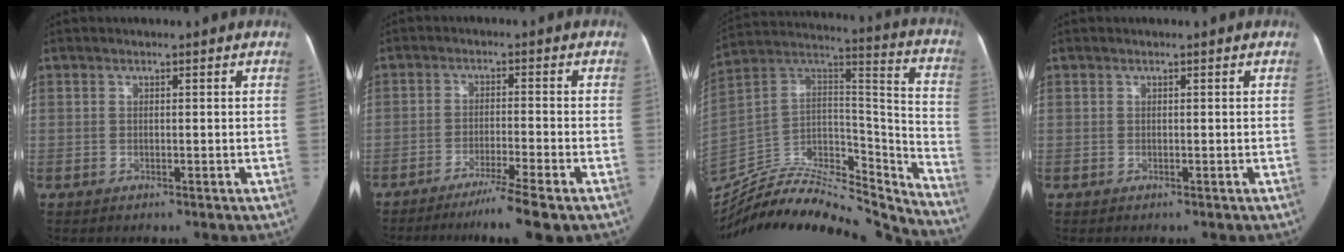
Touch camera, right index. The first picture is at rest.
{"total": 7.7, "force": [-5.8, -1.1, 4.9], "torque": [-0.073, -0.023, -0.095]}
{"total": 28.7, "force": [-26.9, 5.7, 8.0], "torque": [-0.130, 0.036, -0.412]}
{"total": 0.0}